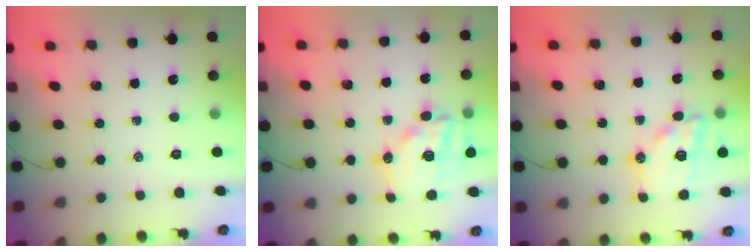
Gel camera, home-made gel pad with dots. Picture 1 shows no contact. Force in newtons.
{"total": 14.7, "press": 14.4, "slide": 3.1}
{"total": 15.0, "press": 14.6, "slide": 3.3}